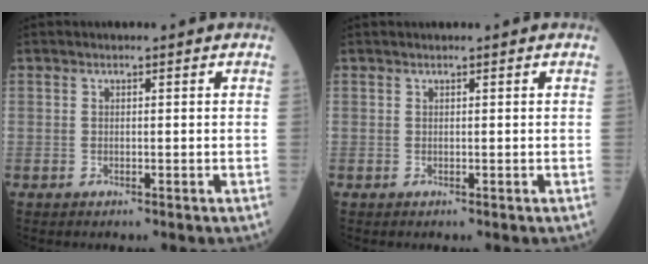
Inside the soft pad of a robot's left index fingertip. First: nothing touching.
{"total": 0.0}